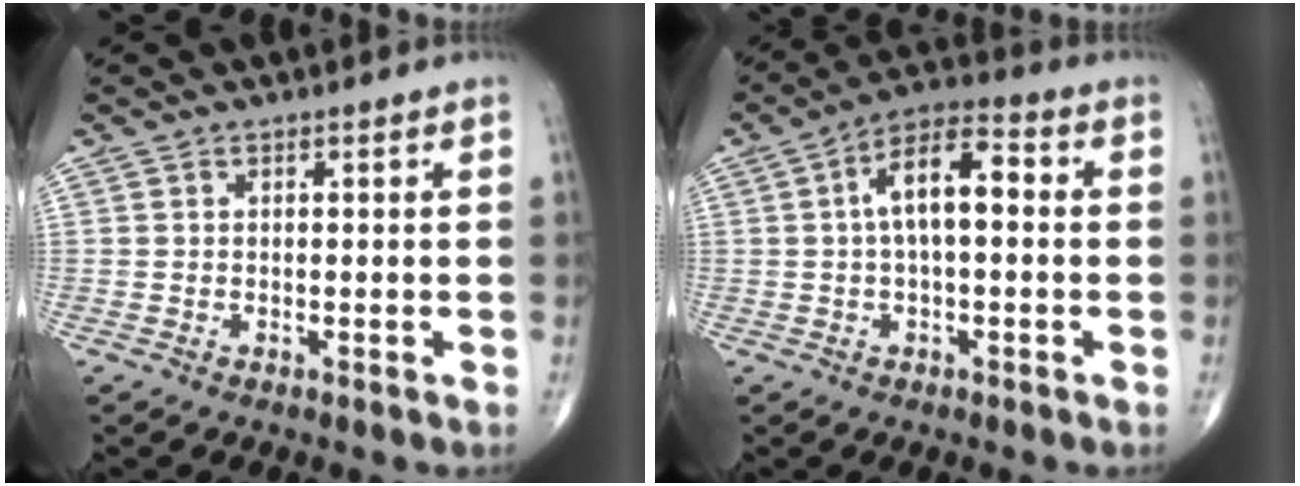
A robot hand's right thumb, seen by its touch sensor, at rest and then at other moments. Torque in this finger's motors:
{"motor_torque": [1.54, 2.83, 0.49, -0.05, 0.05]}